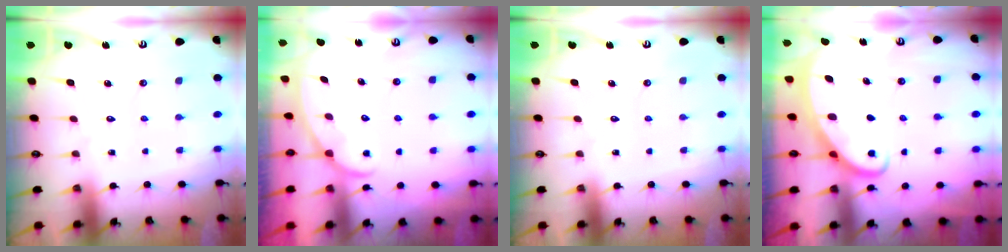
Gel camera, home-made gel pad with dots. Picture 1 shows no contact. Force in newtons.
{"total": 1.5, "press": 1.4, "slide": 0.2}
{"total": 0.0}
{"total": 2.6, "press": 2.6, "slide": 0.4}